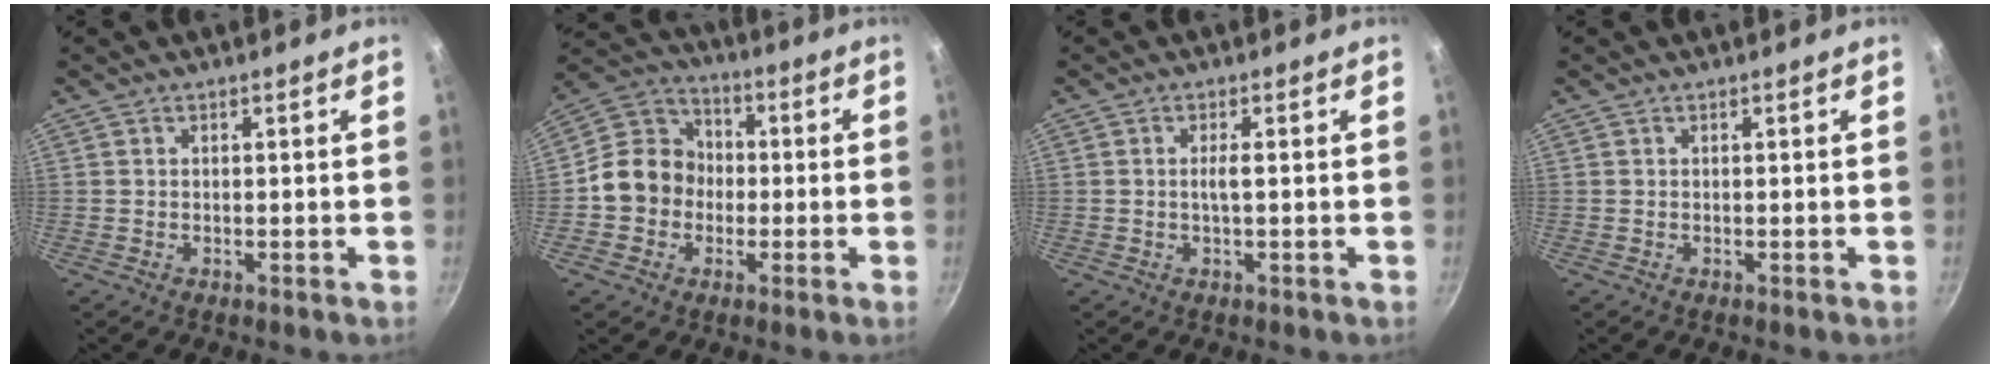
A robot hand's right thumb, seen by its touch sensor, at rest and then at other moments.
{"total": 11.6, "force": [-1.7, 10.3, 5.1], "torque": [-0.051, 0.035, -0.049]}
{"total": 1.9, "force": [0.0, 0.2, 1.8], "torque": [-0.042, 0.001, -0.002]}
{"total": 0.0}